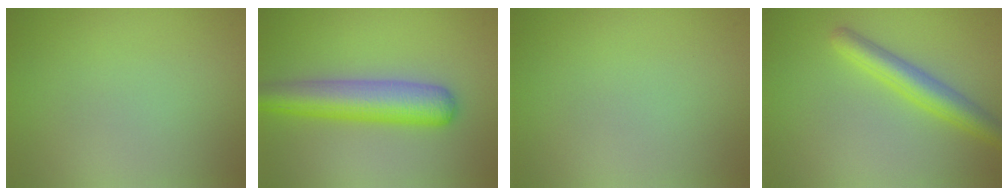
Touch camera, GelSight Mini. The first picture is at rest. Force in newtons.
{"total": 6.2, "press": 6.2, "slide": 0.3}
{"total": 0.0}
{"total": 3.7, "press": 3.7, "slide": 0.2}